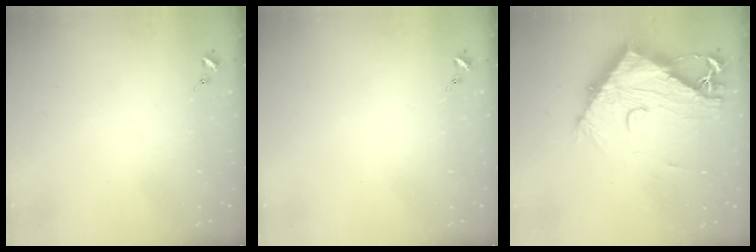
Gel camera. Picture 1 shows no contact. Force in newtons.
{"total": 0.0}
{"total": 18.4, "press": 18.3, "slide": 1.6}